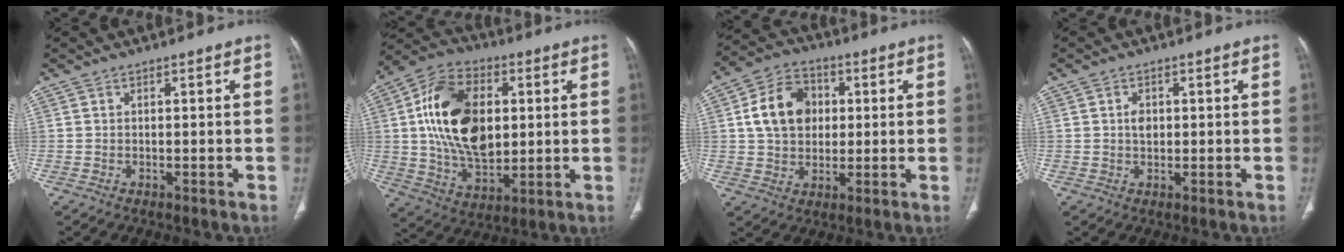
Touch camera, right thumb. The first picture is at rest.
{"total": 20.3, "force": [3.1, 12.8, 15.4], "torque": [-0.249, 0.000, 0.059]}
{"total": 12.1, "force": [1.9, 9.5, 7.3], "torque": [-0.104, 0.009, 0.029]}
{"total": 2.3, "force": [0.4, 1.6, 1.5], "torque": [-0.016, 0.003, 0.009]}